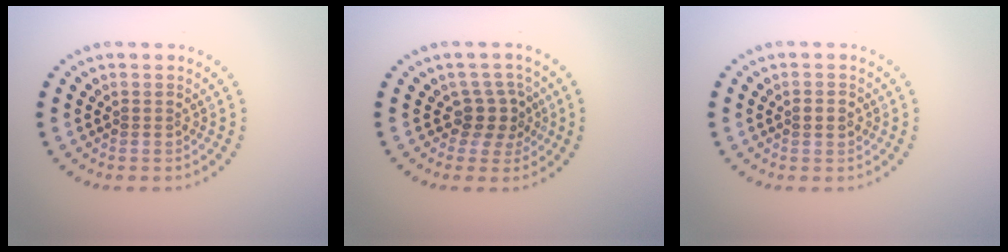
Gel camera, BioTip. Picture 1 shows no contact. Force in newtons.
{"total": 2.5, "press": 1.9, "slide": 1.7}
{"total": 0.8, "press": 0.8, "slide": 0.2}